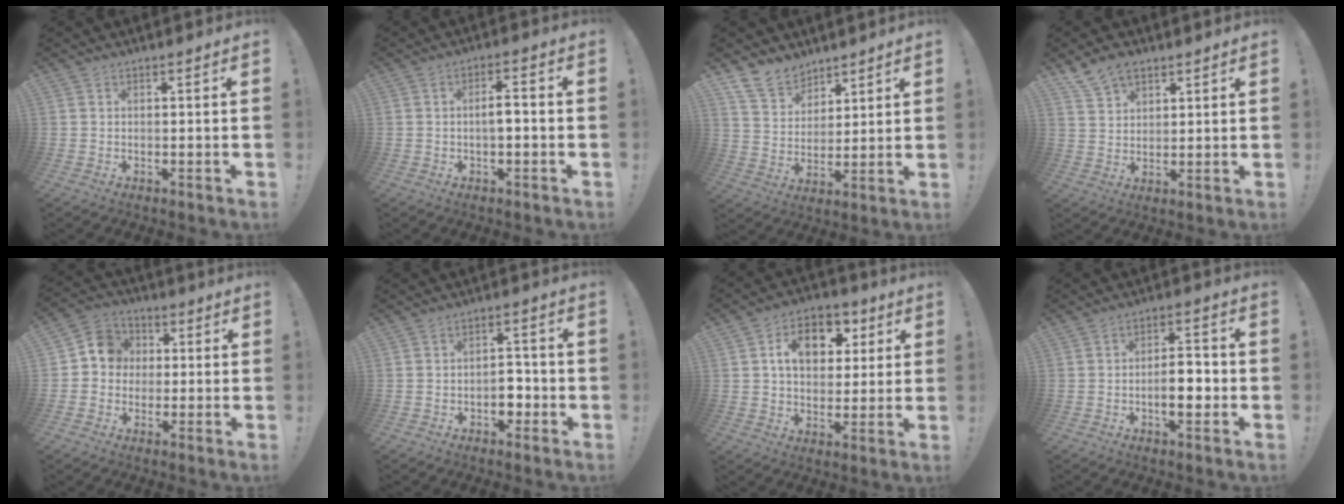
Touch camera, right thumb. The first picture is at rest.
{"total": 3.9, "force": [-1.1, 1.0, 3.6], "torque": [-0.059, 0.007, -0.022]}
{"total": 10.8, "force": [8.6, 6.2, 2.0], "torque": [-0.043, -0.061, 0.170]}
{"total": 7.4, "force": [5.5, 4.2, 2.7], "torque": [-0.048, -0.026, 0.106]}
{"total": 8.5, "force": [0.2, 7.9, 3.1], "torque": [-0.034, 0.017, 0.009]}
{"total": 5.1, "force": [-1.8, 3.5, 3.2], "torque": [-0.034, 0.008, -0.032]}
{"total": 12.7, "force": [4.2, 9.3, 7.5], "torque": [-0.100, -0.008, 0.077]}
{"total": 8.3, "force": [-2.6, 3.5, 7.1], "torque": [-0.109, 0.012, -0.045]}